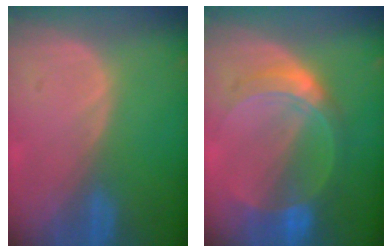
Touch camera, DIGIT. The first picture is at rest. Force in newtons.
{"total": 7.1, "press": 7.1, "slide": 0.4}